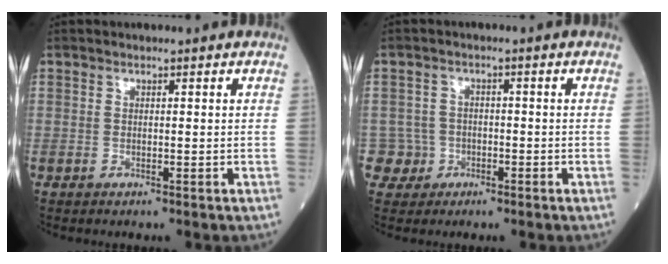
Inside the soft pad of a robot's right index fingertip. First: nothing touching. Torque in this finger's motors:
{"motor_torque": [0.15, 0.08, -0.03, -0.01]}